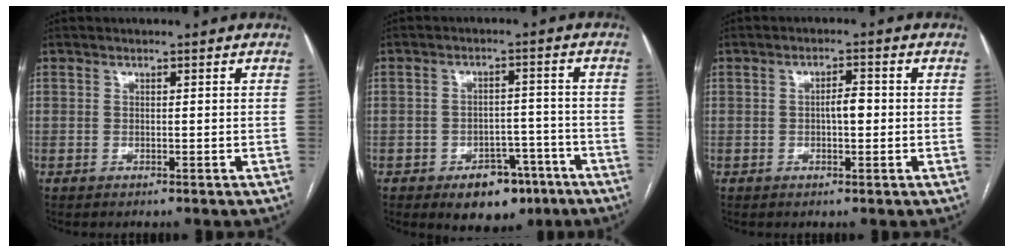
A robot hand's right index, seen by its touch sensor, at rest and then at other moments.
{"total": 8.0, "force": [-4.8, 4.9, 4.1], "torque": [-0.045, 0.016, -0.062]}
{"total": 2.8, "force": [-0.1, 1.0, 2.6], "torque": [-0.042, 0.005, 0.000]}